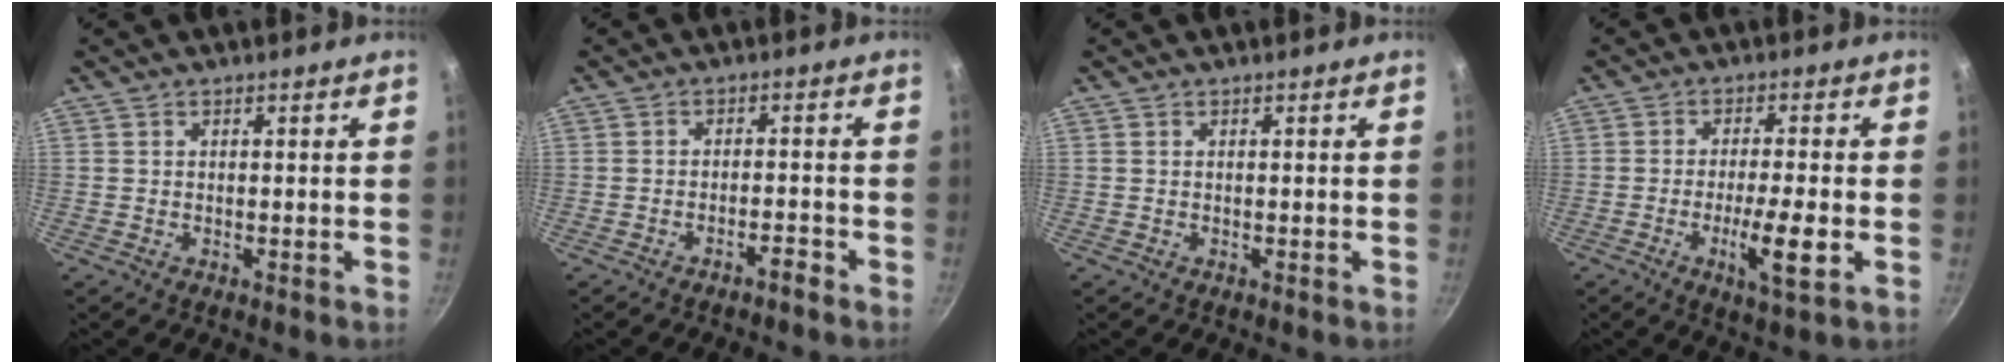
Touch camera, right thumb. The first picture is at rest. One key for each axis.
{"total": 2.4, "fx": -2.0, "fy": 0.4, "fz": 1.3, "tx": -0.022, "ty": 0.021, "tz": -0.027}
{"total": 0.0}
{"total": 8.0, "fx": -2.3, "fy": 1.2, "fz": 7.6, "tx": -0.131, "ty": 0.004, "tz": -0.039}